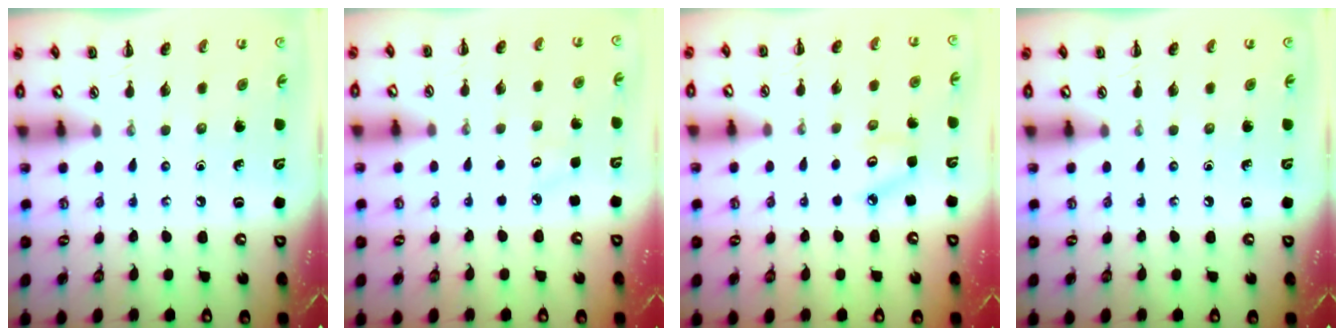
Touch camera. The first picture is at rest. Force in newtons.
{"total": 2.8, "press": 2.7, "slide": 0.8}
{"total": 4.8, "press": 4.6, "slide": 1.4}
{"total": 0.0}